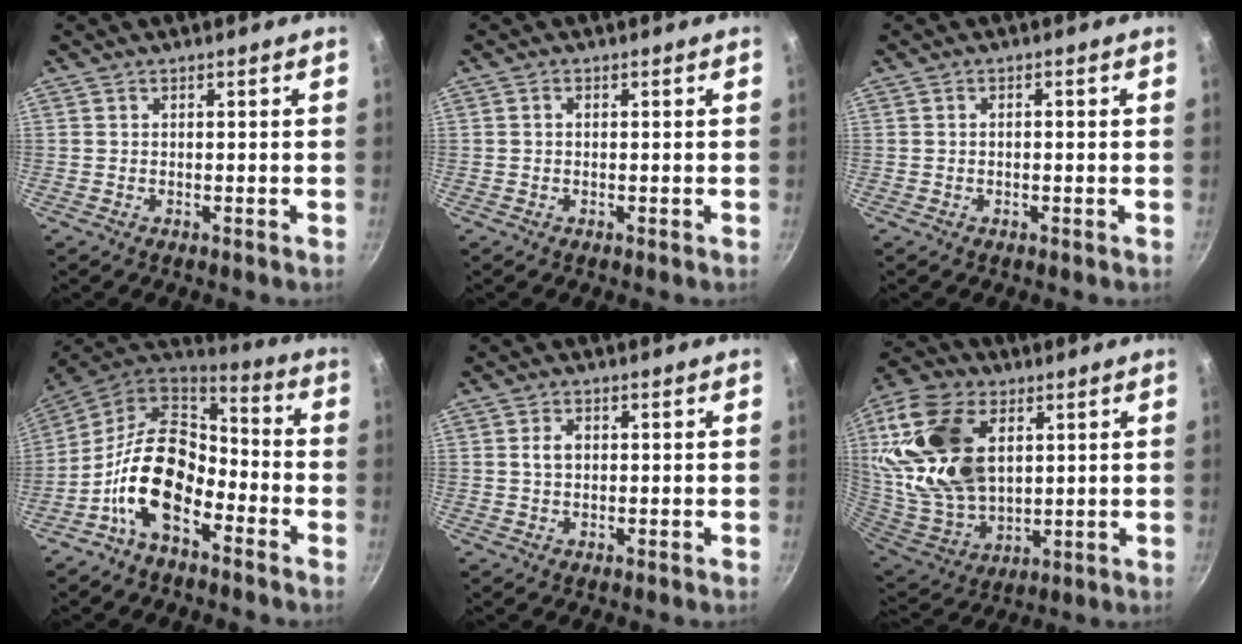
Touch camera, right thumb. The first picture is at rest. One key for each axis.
{"total": 0.7, "fx": 0.0, "fy": 0.6, "fz": 0.5, "tx": -0.008, "ty": 0.005, "tz": 0.001}
{"total": 1.0, "fx": -0.1, "fy": 0.5, "fz": 0.8, "tx": -0.015, "ty": 0.005, "tz": -0.002}
{"total": 16.7, "fx": -6.3, "fy": 10.0, "fz": 11.8, "tx": -0.195, "ty": 0.061, "tz": -0.134}
{"total": 2.6, "fx": 0.3, "fy": 1.8, "fz": 1.8, "tx": -0.026, "ty": 0.006, "tz": 0.005}
{"total": 24.2, "fx": 6.8, "fy": 15.4, "fz": 17.4, "tx": -0.337, "ty": -0.024, "tz": 0.134}